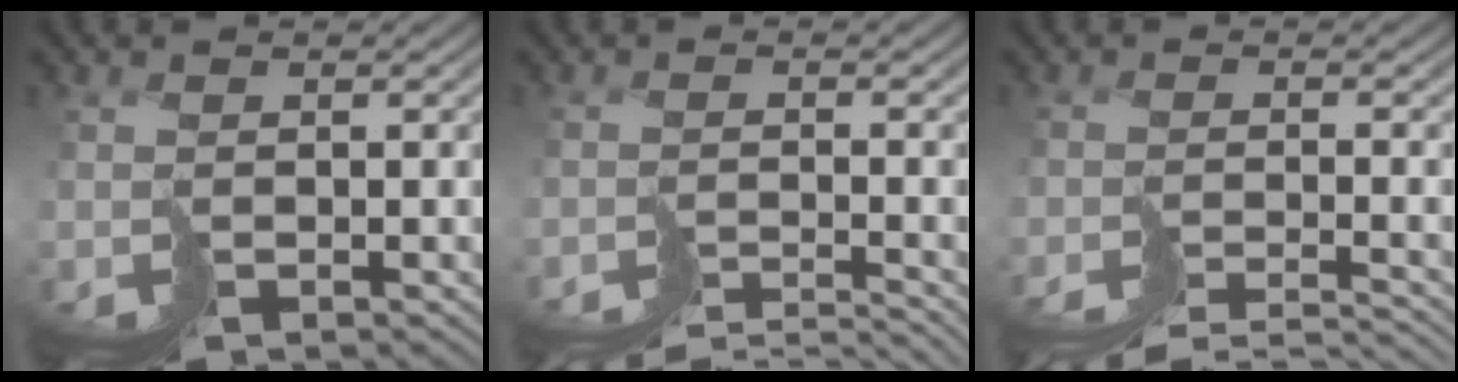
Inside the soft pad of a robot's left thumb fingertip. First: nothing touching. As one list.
[{"total": 5.4, "force": [-5.3, -0.7, 1.2], "torque": [-0.007, -0.001, -0.081]}, {"total": 6.2, "force": [-5.9, -0.6, 1.9], "torque": [-0.018, 0.001, -0.088]}]